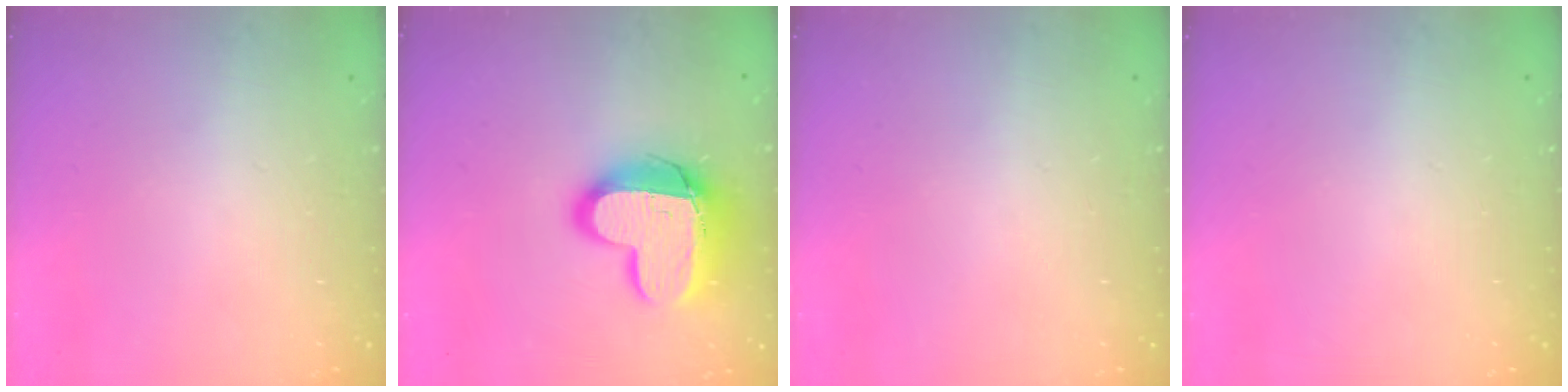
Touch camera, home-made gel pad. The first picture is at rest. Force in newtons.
{"total": 16.2, "press": 16.2, "slide": 1.4}
{"total": 0.0}
{"total": 0.0}